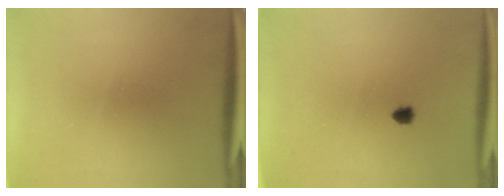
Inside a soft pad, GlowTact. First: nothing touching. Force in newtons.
{"total": 1.1}